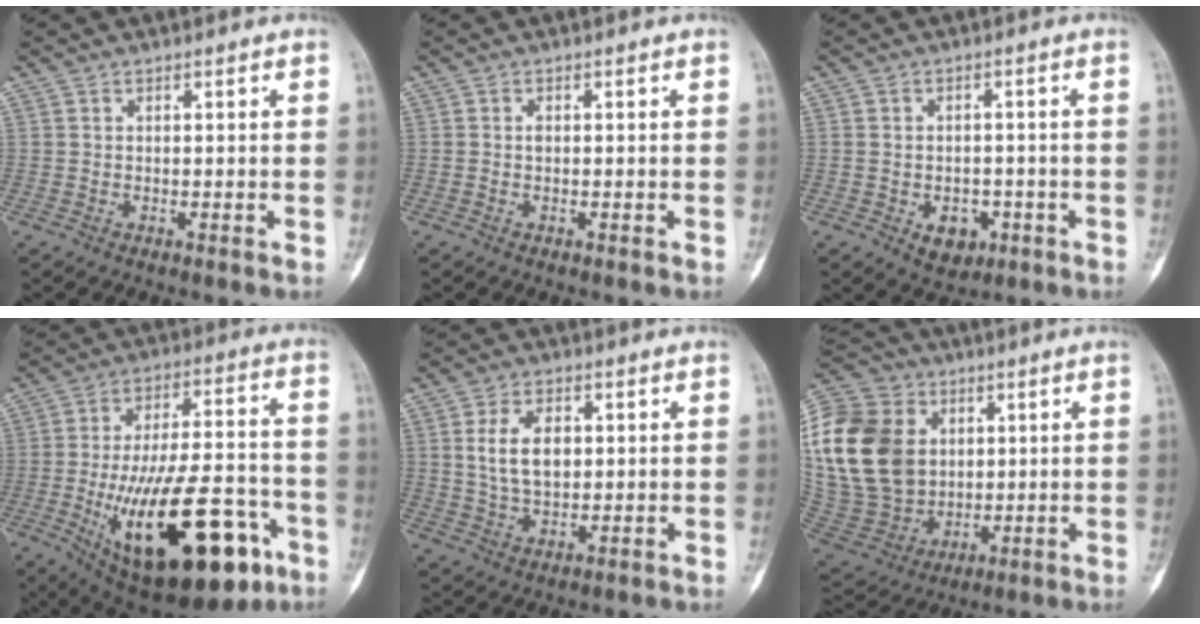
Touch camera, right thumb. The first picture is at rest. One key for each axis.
{"total": 0.7, "fx": -0.1, "fy": 0.4, "fz": 0.6, "tx": -0.009, "ty": 0.001, "tz": -0.003}
{"total": 5.3, "fx": -2.0, "fy": 3.9, "fz": 3.0, "tx": -0.018, "ty": 0.010, "tz": -0.019}
{"total": 29.4, "fx": -11.6, "fy": 12.2, "fz": 24.0, "tx": -0.364, "ty": 0.037, "tz": -0.161}
{"total": 8.3, "fx": 1.5, "fy": 5.0, "fz": 6.4, "tx": -0.107, "ty": -0.002, "tz": 0.032}
{"total": 28.4, "fx": 4.9, "fy": 21.8, "fz": 17.5, "tx": -0.381, "ty": 0.016, "tz": 0.107}